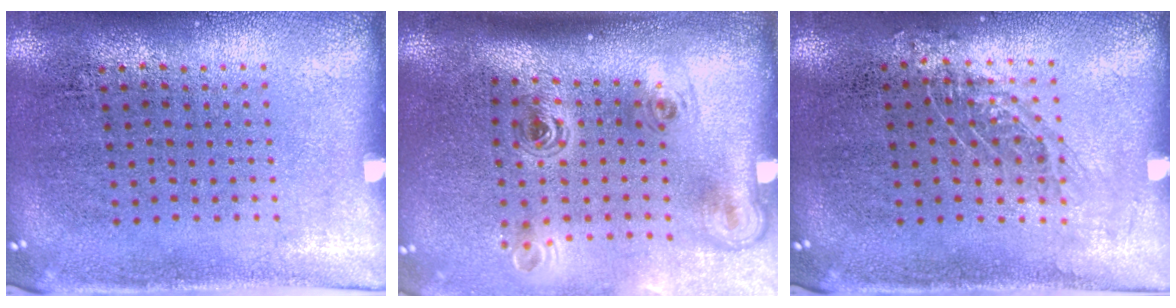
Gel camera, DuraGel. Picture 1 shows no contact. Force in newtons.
{"total": 2.3, "press": 1.4, "slide": 1.8}
{"total": 0.9, "press": 0.9, "slide": 0.3}